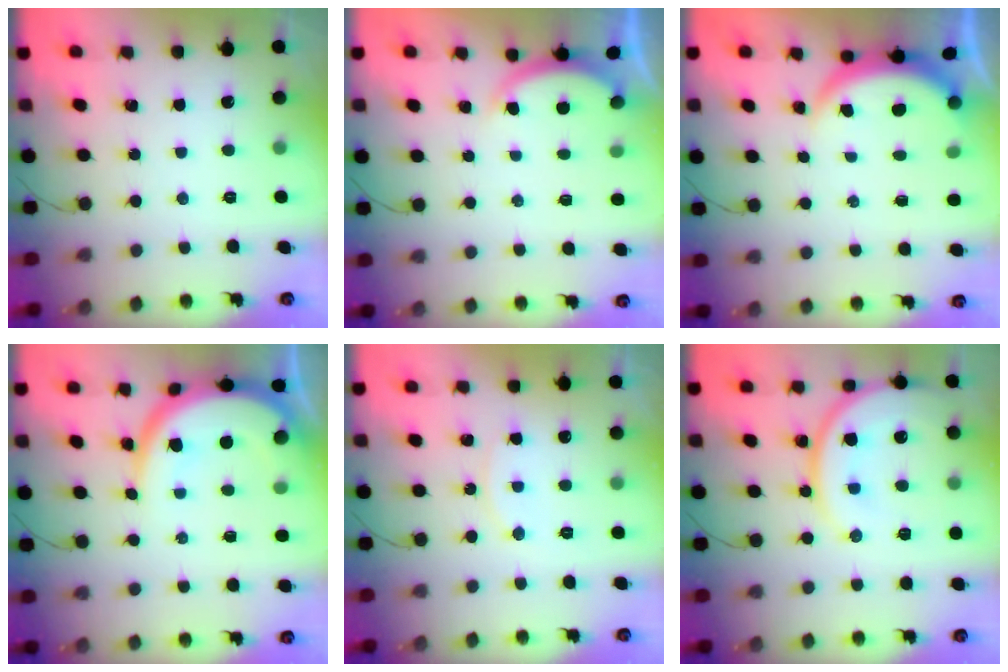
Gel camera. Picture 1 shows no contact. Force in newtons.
{"total": 2.6, "press": 2.6, "slide": 0.5}
{"total": 3.8, "press": 3.8, "slide": 0.3}
{"total": 11.9, "press": 11.9, "slide": 1.0}
{"total": 6.1, "press": 6.1, "slide": 0.2}
{"total": 15.9, "press": 15.6, "slide": 2.7}